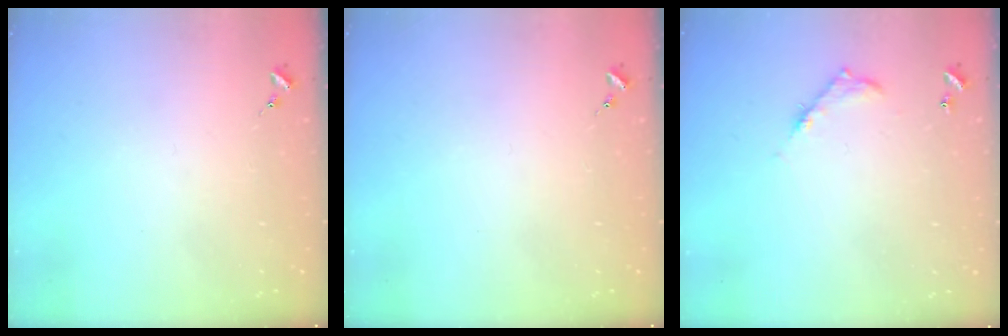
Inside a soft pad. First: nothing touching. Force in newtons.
{"total": 0.0}
{"total": 7.1, "press": 7.1, "slide": 0.5}